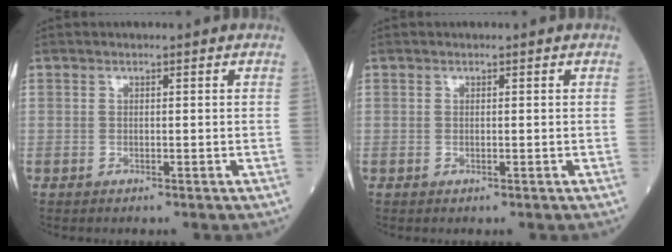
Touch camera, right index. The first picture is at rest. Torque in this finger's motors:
{"motor_torque": [0.02, 0.02, 0.00, -0.01]}